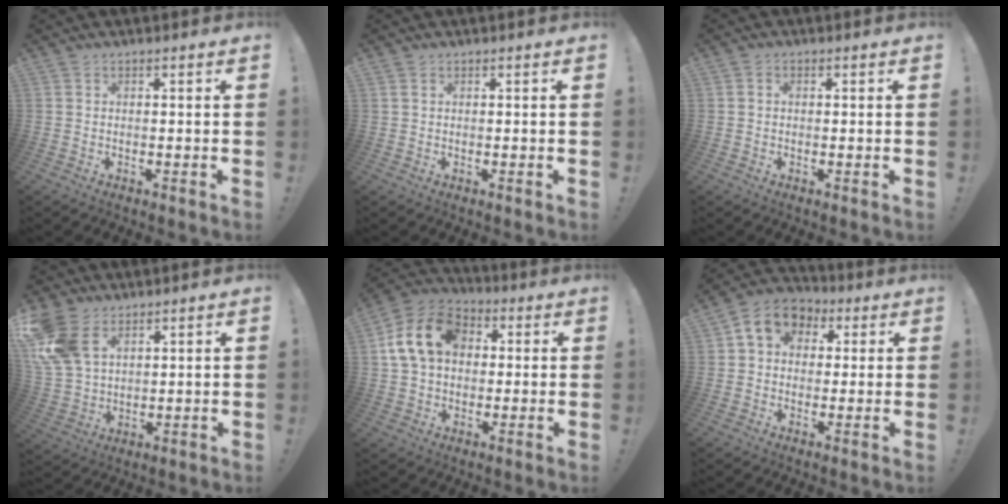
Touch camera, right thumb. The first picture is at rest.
{"total": 0.8, "force": [0.5, 0.5, 0.4], "torque": [-0.017, 0.005, 0.010]}
{"total": 1.1, "force": [-0.1, 0.9, 0.6], "torque": [-0.017, 0.006, -0.001]}
{"total": 13.1, "force": [6.1, 8.6, 7.8], "torque": [-0.166, -0.016, 0.125]}
{"total": 16.2, "force": [3.8, 12.2, 10.0], "torque": [-0.179, 0.015, 0.078]}
{"total": 9.4, "force": [2.8, 7.5, 4.8], "torque": [-0.078, 0.003, 0.060]}